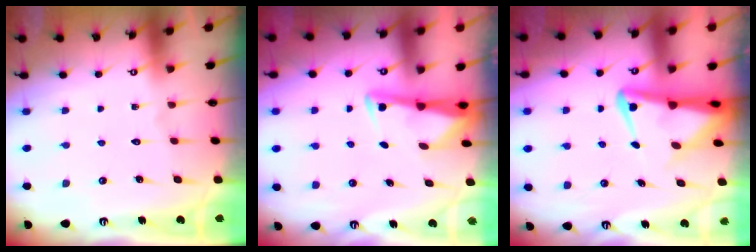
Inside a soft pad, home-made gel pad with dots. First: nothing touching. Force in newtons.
{"total": 3.1, "press": 3.1, "slide": 0.3}
{"total": 5.5, "press": 5.4, "slide": 1.3}